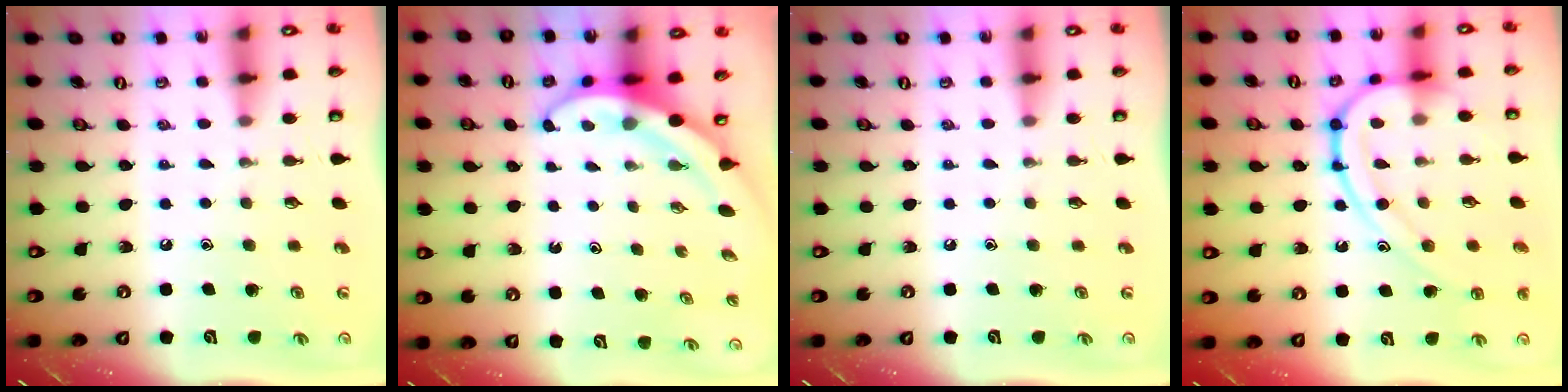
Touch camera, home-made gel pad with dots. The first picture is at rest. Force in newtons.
{"total": 4.8, "press": 4.7, "slide": 1.2}
{"total": 0.0}
{"total": 14.4, "press": 14.4, "slide": 0.5}